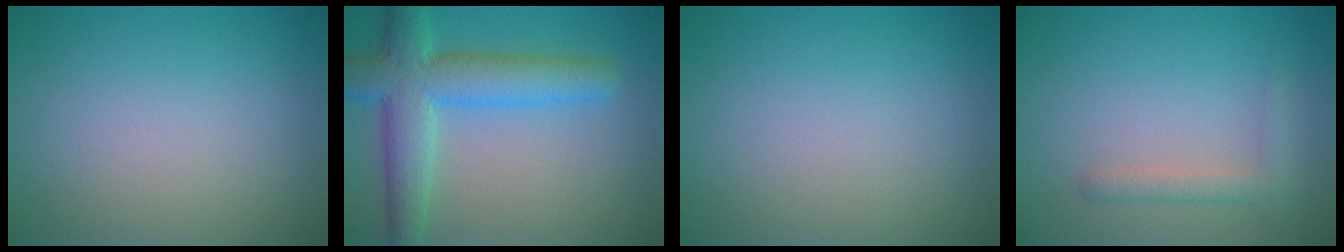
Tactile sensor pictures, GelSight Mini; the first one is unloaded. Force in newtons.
{"total": 7.1, "press": 7.1, "slide": 0.3}
{"total": 0.0}
{"total": 1.8, "press": 1.8, "slide": 0.1}